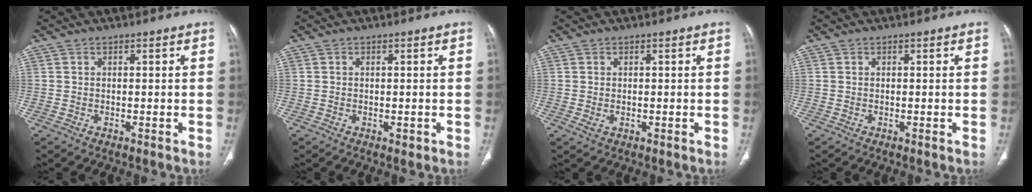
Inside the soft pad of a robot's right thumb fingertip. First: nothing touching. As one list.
[{"total": 0.8, "force": [-0.2, 0.5, 0.6], "torque": [-0.007, -0.002, 0.000]}, {"total": 1.3, "force": [-0.2, 0.9, 1.0], "torque": [-0.025, 0.000, 0.002]}, {"total": 0.0}]